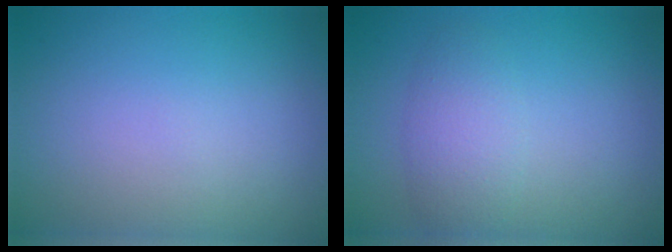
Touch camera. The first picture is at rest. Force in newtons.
{"total": 3.0, "press": 3.0, "slide": 0.1}